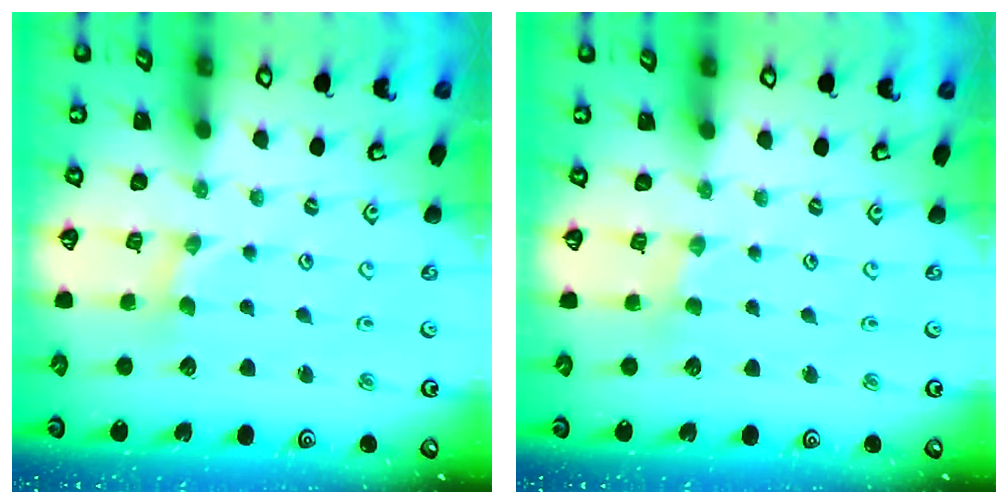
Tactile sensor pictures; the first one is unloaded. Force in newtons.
{"total": 1.2, "press": 1.2, "slide": 0.2}